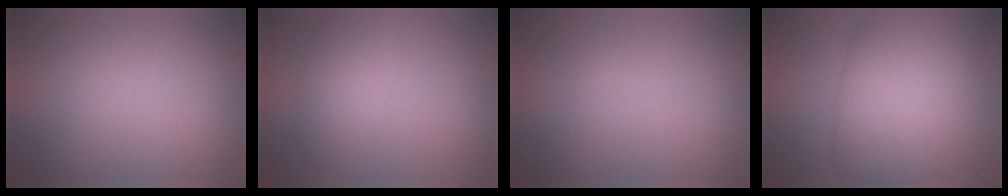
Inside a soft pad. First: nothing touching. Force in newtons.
{"total": 2.7, "press": 2.7, "slide": 0.0}
{"total": 0.0}
{"total": 10.4, "press": 10.3, "slide": 0.4}